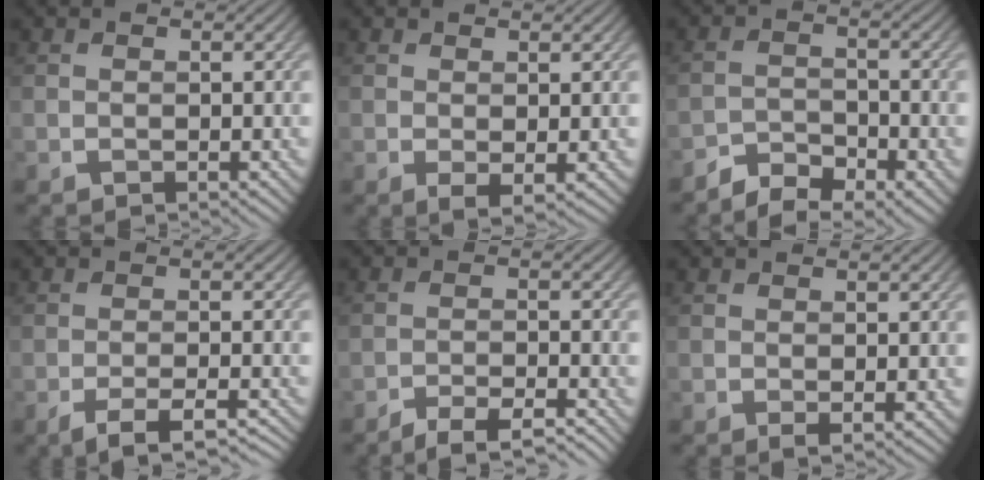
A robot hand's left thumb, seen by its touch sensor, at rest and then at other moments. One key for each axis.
{"total": 1.5, "fx": 0.3, "fy": 0.5, "fz": 1.4, "tx": -0.027, "ty": -0.008, "tz": 0.009}
{"total": 5.3, "fx": -4.2, "fy": 2.1, "fz": 2.4, "tx": -0.038, "ty": -0.005, "tz": -0.076}
{"total": 4.7, "fx": -2.9, "fy": 1.0, "fz": 3.5, "tx": -0.055, "ty": 0.001, "tz": -0.046}
{"total": 4.2, "fx": -3.4, "fy": 0.7, "fz": 2.3, "tx": -0.034, "ty": 0.006, "tz": -0.062}
{"total": 0.7, "fx": 0.1, "fy": 0.2, "fz": 0.7, "tx": -0.010, "ty": -0.004, "tz": 0.002}